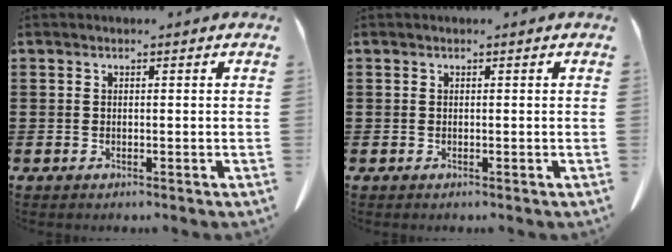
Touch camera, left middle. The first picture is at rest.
{"total": 0.0}